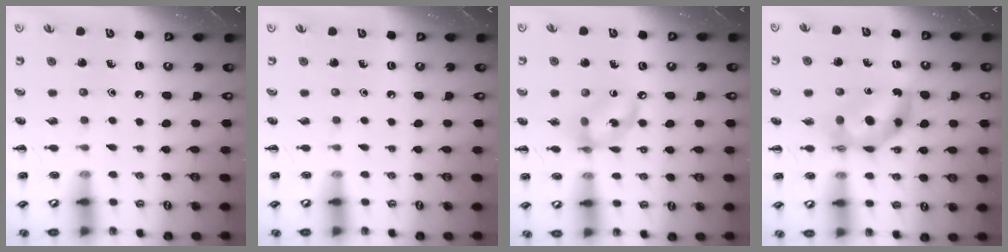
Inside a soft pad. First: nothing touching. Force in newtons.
{"total": 0.0}
{"total": 11.0, "press": 10.8, "slide": 2.4}
{"total": 7.7, "press": 7.5, "slide": 1.4}